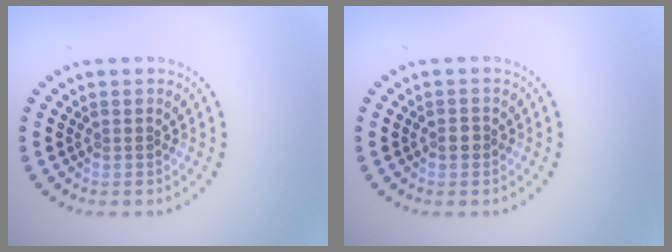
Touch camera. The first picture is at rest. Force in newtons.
{"total": 1.0, "press": 1.0, "slide": 0.4}